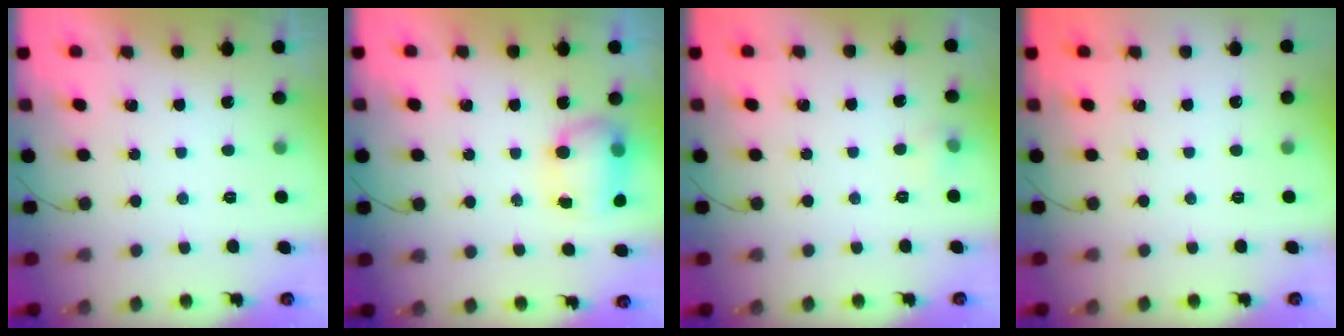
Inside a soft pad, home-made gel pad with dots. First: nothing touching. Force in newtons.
{"total": 8.4, "press": 8.3, "slide": 1.0}
{"total": 4.1, "press": 3.8, "slide": 1.6}
{"total": 0.0}